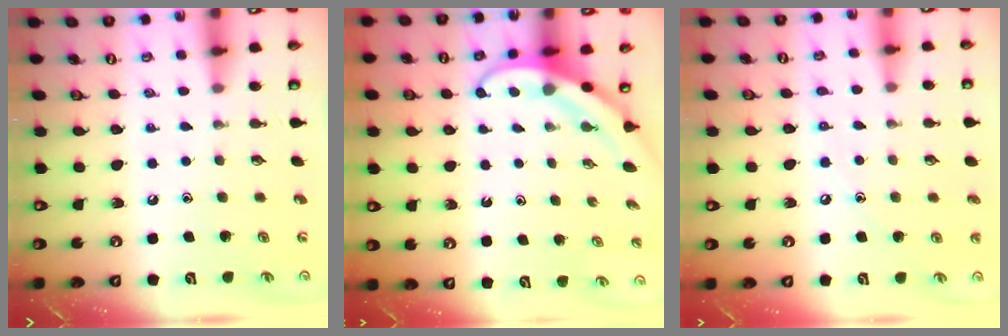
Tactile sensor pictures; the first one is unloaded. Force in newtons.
{"total": 3.9, "press": 3.9, "slide": 0.3}
{"total": 5.4, "press": 5.4, "slide": 0.6}